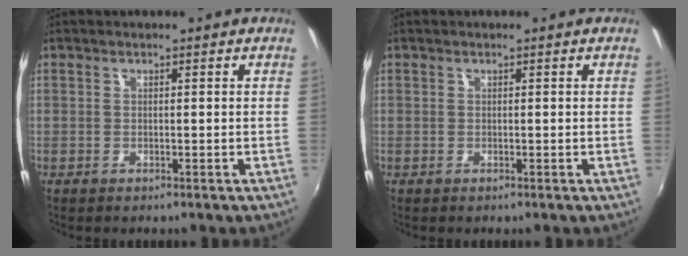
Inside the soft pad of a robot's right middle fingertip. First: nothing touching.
{"total": 0.0}